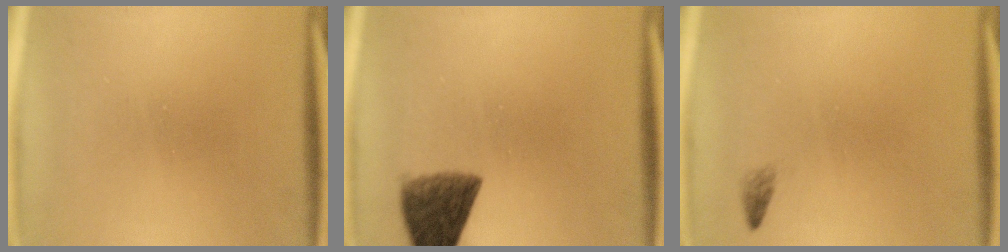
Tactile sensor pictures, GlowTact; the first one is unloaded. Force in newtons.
{"total": 7.5}
{"total": 0.8}